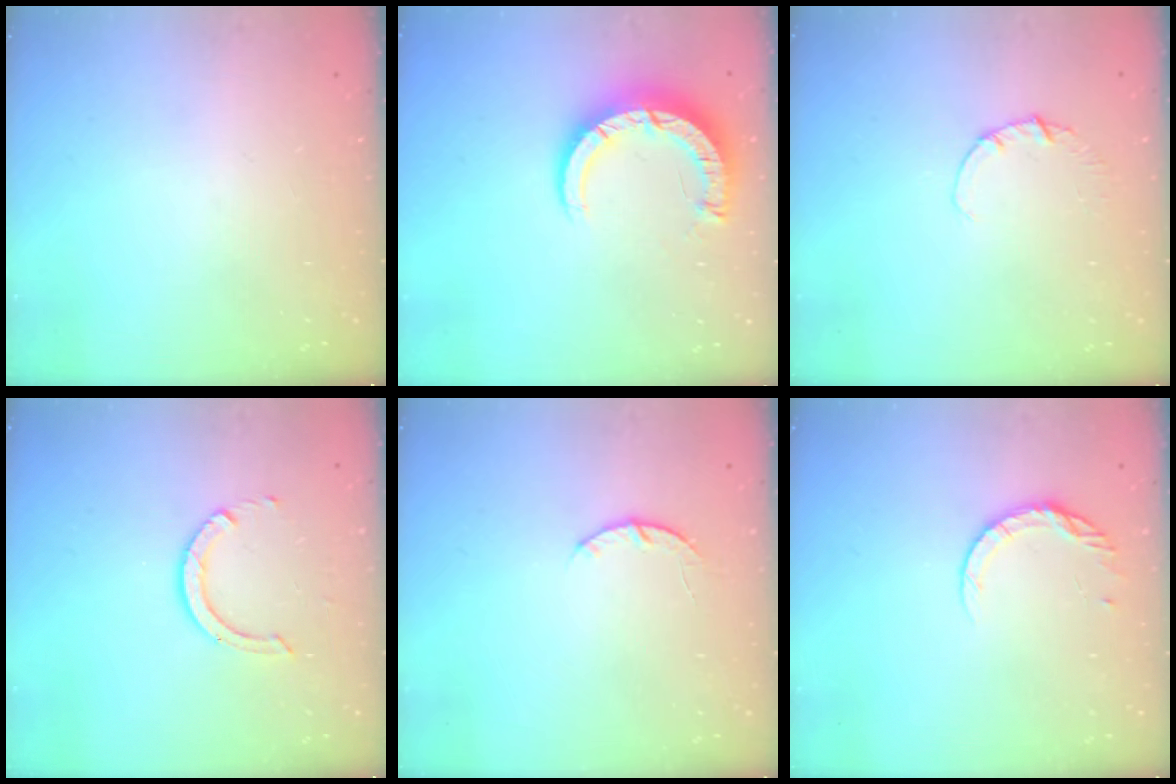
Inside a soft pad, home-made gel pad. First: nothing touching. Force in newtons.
{"total": 8.9, "press": 8.9, "slide": 0.9}
{"total": 1.1, "press": 1.1, "slide": 0.1}
{"total": 6.3, "press": 6.3, "slide": 0.4}
{"total": 3.5, "press": 3.5, "slide": 0.6}
{"total": 7.9, "press": 7.8, "slide": 0.9}